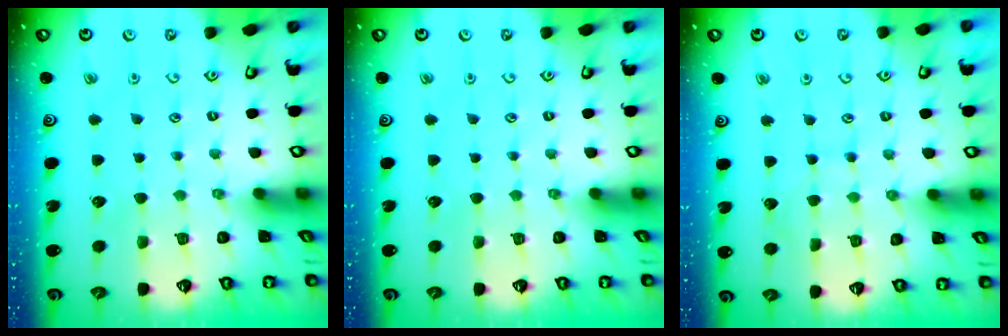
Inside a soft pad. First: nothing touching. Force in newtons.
{"total": 0.0}
{"total": 3.8, "press": 3.8, "slide": 0.4}